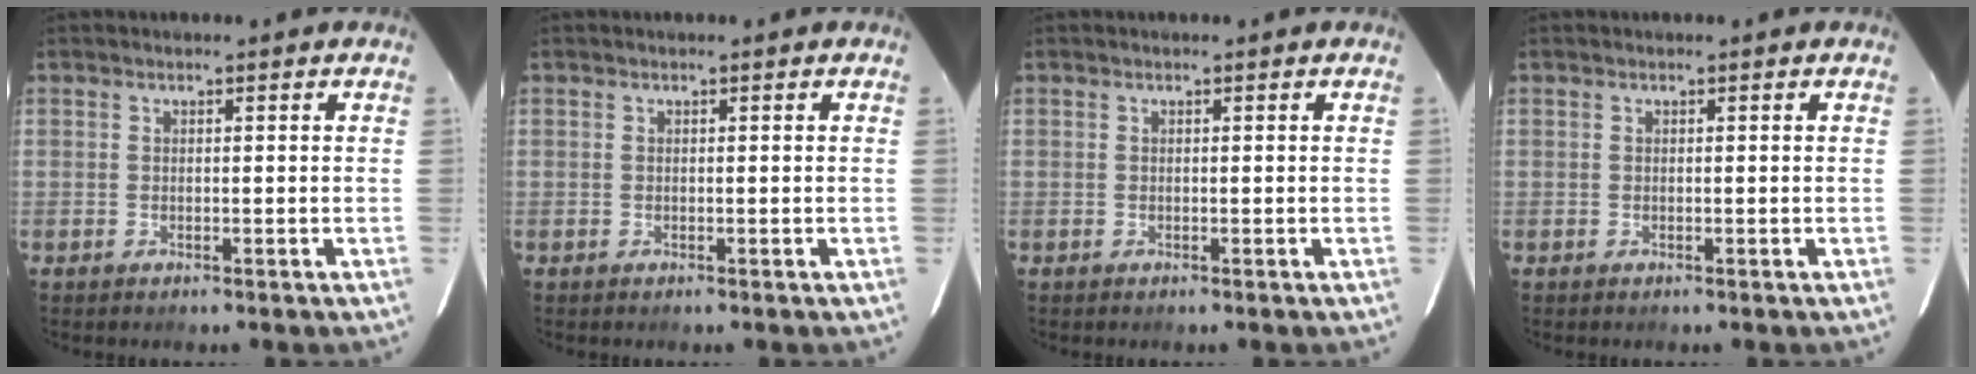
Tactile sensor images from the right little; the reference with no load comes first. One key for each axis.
{"total": 0.0}
{"total": 0.0}
{"total": 0.0}